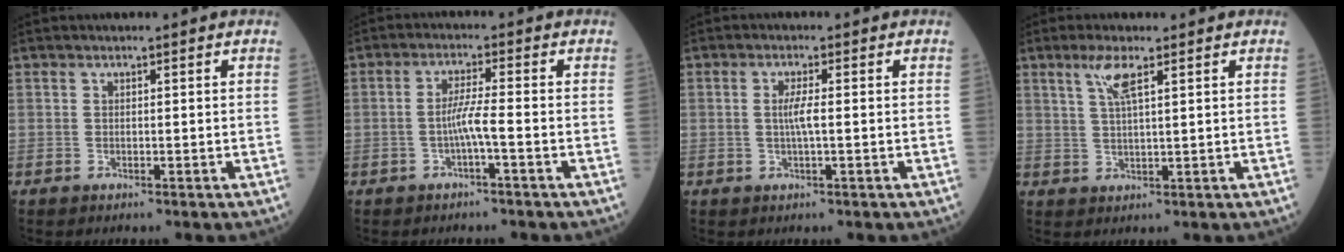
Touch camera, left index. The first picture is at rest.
{"total": 3.4, "force": [-1.2, -0.4, 3.1], "torque": [-0.061, 0.005, -0.025]}
{"total": 2.4, "force": [0.0, 0.0, 2.4], "torque": [-0.049, -0.001, -0.001]}
{"total": 3.8, "force": [2.0, 0.2, 3.2], "torque": [-0.071, -0.001, 0.041]}